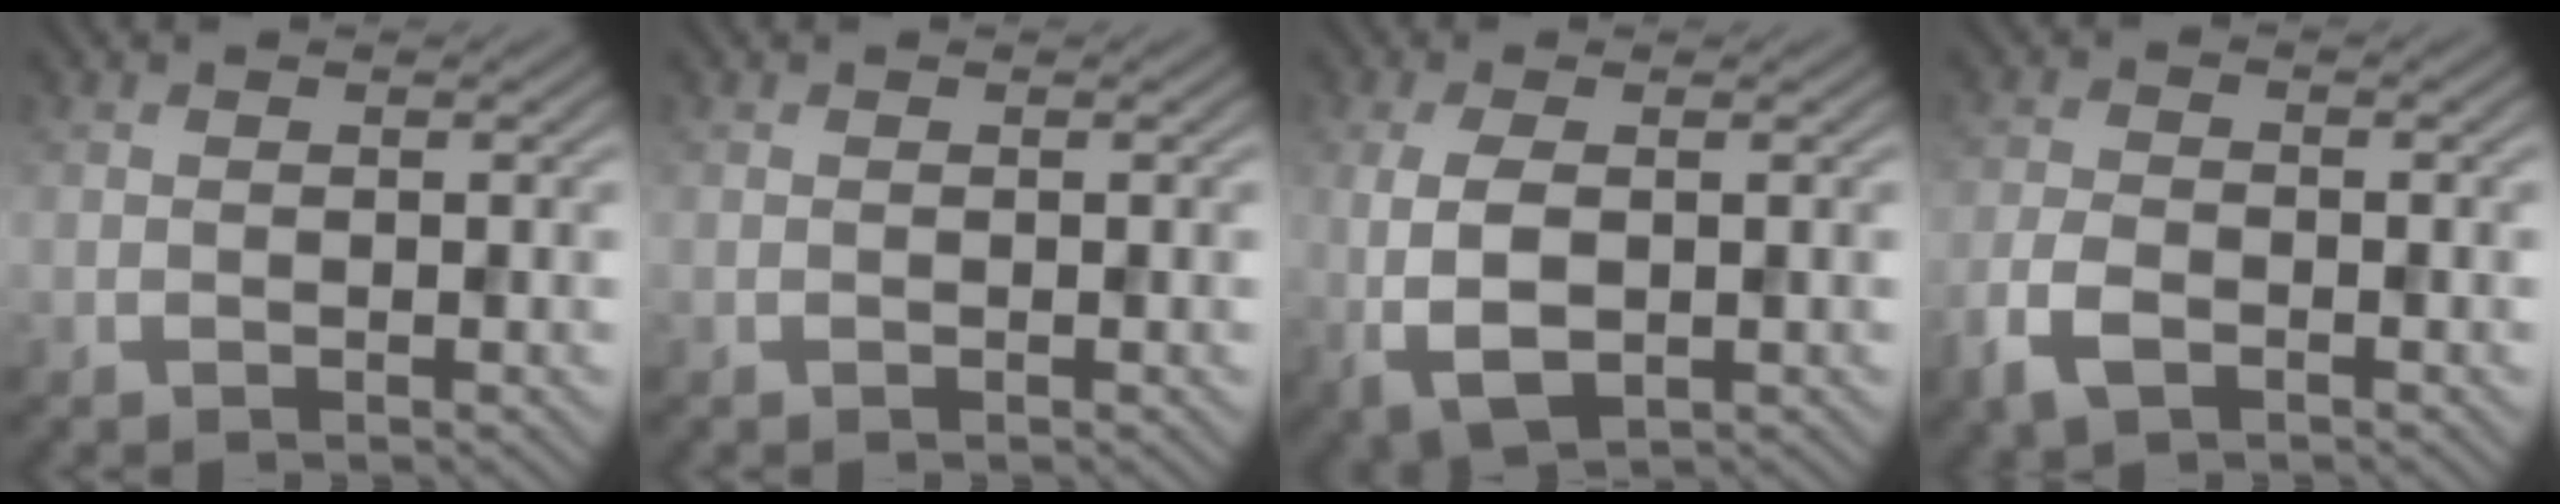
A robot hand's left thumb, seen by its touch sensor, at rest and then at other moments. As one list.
[{"total": 0.0}, {"total": 5.8, "force": [-0.4, 2.7, 5.1], "torque": [-0.122, -0.007, -0.003]}, {"total": 4.2, "force": [-2.4, 2.1, 2.8], "torque": [-0.064, -0.008, -0.055]}]